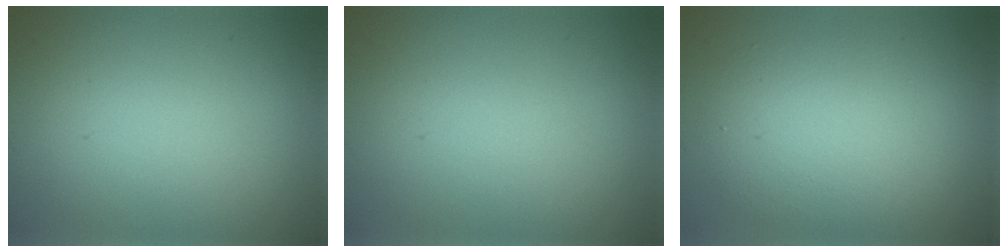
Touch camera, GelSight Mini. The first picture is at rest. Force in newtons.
{"total": 0.0}
{"total": 5.1, "press": 5.1, "slide": 0.3}